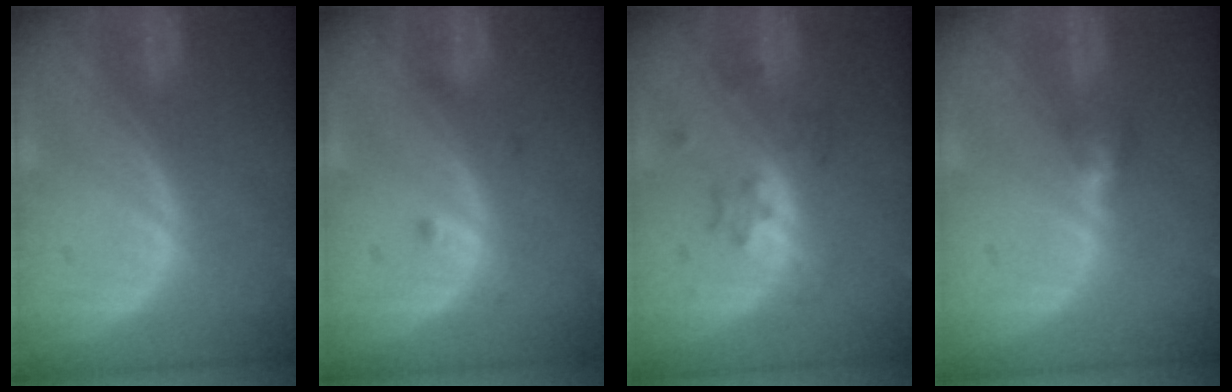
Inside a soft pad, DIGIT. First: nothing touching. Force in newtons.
{"total": 1.1, "press": 1.1, "slide": 0.1}
{"total": 4.5, "press": 4.2, "slide": 1.5}
{"total": 2.6, "press": 2.5, "slide": 0.2}